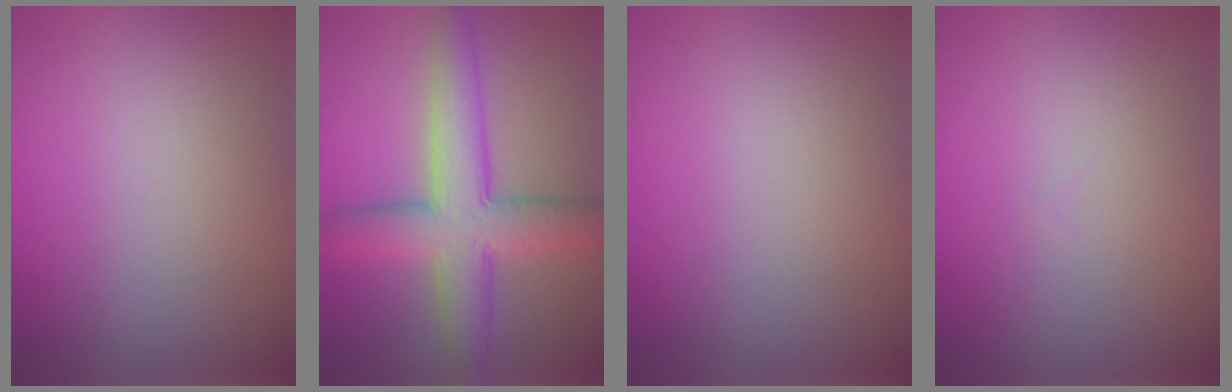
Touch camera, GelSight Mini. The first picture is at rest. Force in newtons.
{"total": 7.4, "press": 7.4, "slide": 0.1}
{"total": 0.0}
{"total": 0.0}